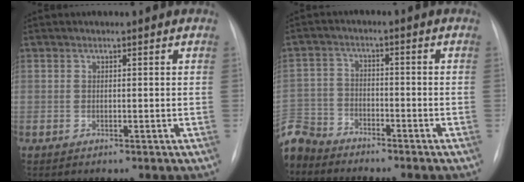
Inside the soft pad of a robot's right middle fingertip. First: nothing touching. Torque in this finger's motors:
{"motor_torque": [0.27, -0.25, 0.30, -0.01]}